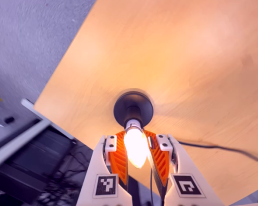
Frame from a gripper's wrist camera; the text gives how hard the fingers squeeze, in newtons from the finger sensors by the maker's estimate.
{"total": 24.0, "left": 23.8, "right": 24.2}